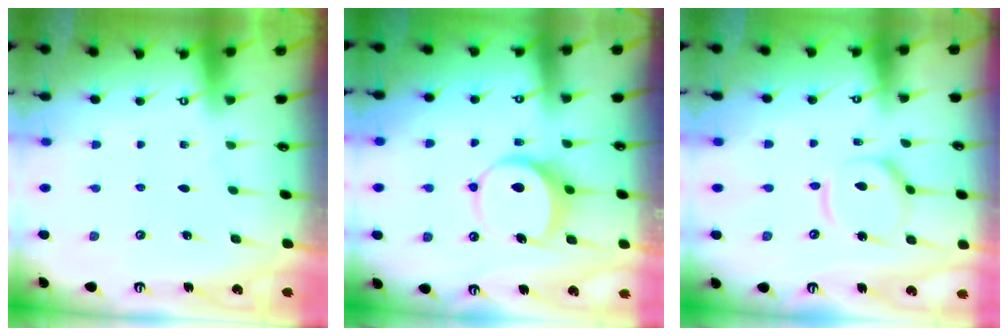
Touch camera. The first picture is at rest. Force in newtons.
{"total": 7.4, "press": 7.3, "slide": 0.9}
{"total": 11.0, "press": 10.9, "slide": 1.2}